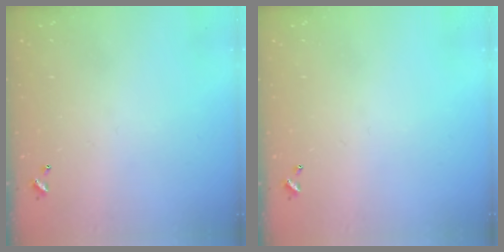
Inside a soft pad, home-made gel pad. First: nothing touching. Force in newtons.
{"total": 0.0}